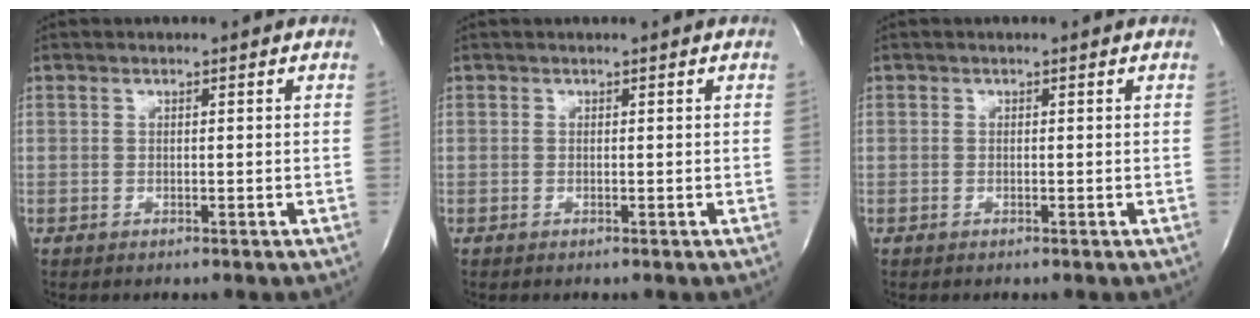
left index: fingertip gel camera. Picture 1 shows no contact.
{"total": 0.5, "force": [0.5, -0.1, 0.2], "torque": [-0.001, 0.006, 0.010]}
{"total": 0.0}